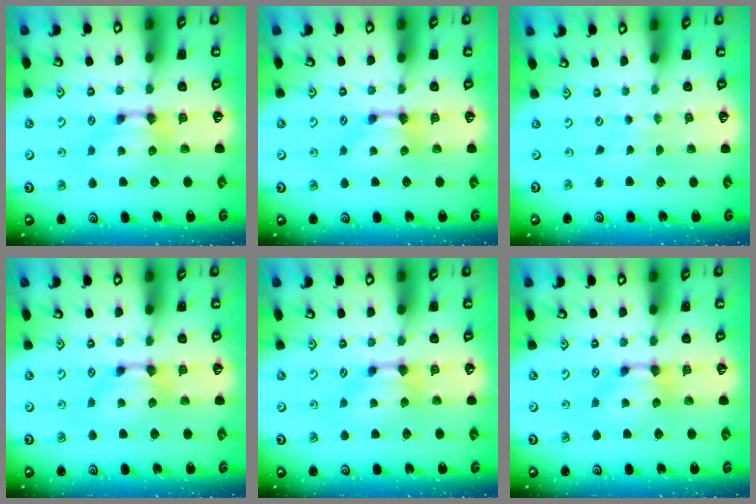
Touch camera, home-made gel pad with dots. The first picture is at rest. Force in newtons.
{"total": 0.0}
{"total": 4.8, "press": 4.8, "slide": 0.2}
{"total": 0.0}
{"total": 0.0}
{"total": 0.0}